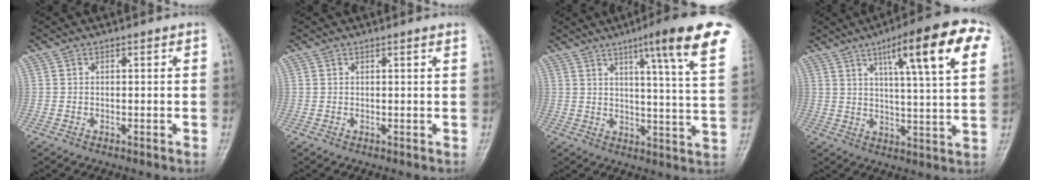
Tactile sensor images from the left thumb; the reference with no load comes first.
{"total": 0.8, "force": [0.7, -0.1, 0.4], "torque": [-0.009, -0.001, 0.009]}
{"total": 17.1, "force": [9.6, 1.2, 14.1], "torque": [-0.179, -0.040, 0.116]}
{"total": 18.1, "force": [8.0, 3.3, 15.9], "torque": [-0.209, -0.009, 0.109]}